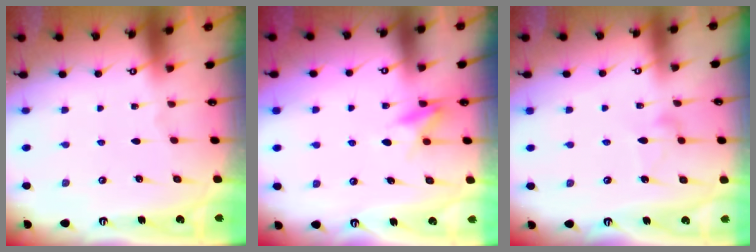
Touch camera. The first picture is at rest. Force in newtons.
{"total": 8.7, "press": 8.6, "slide": 1.2}
{"total": 5.8, "press": 5.8, "slide": 0.4}